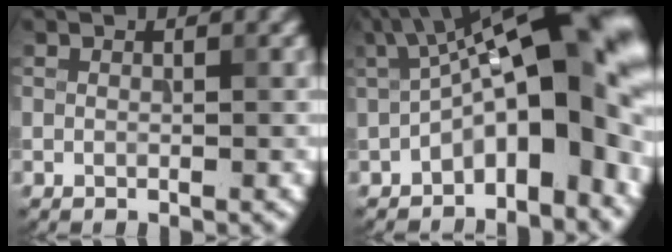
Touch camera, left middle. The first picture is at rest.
{"total": 14.4, "force": [-0.2, 5.6, 13.3], "torque": [-0.170, 0.039, -0.015]}